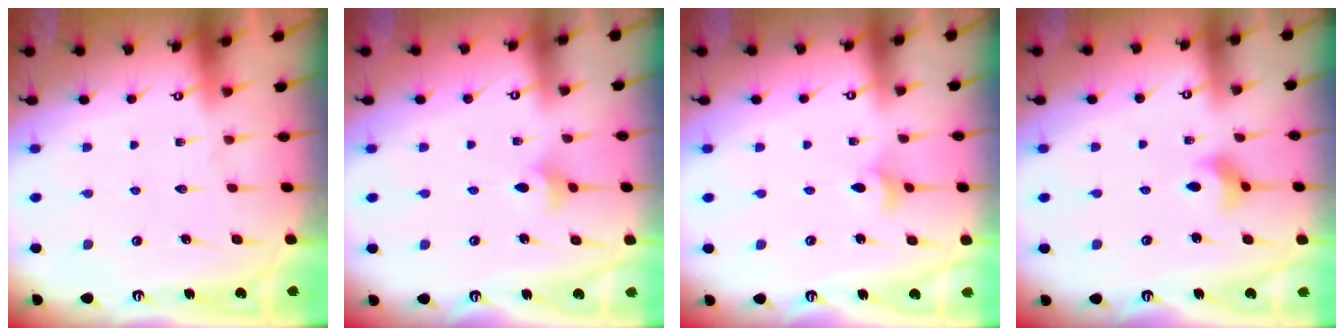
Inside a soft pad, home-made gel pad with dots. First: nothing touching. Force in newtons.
{"total": 4.4, "press": 4.3, "slide": 0.7}
{"total": 3.0, "press": 2.9, "slide": 0.5}
{"total": 3.7, "press": 3.6, "slide": 0.7}